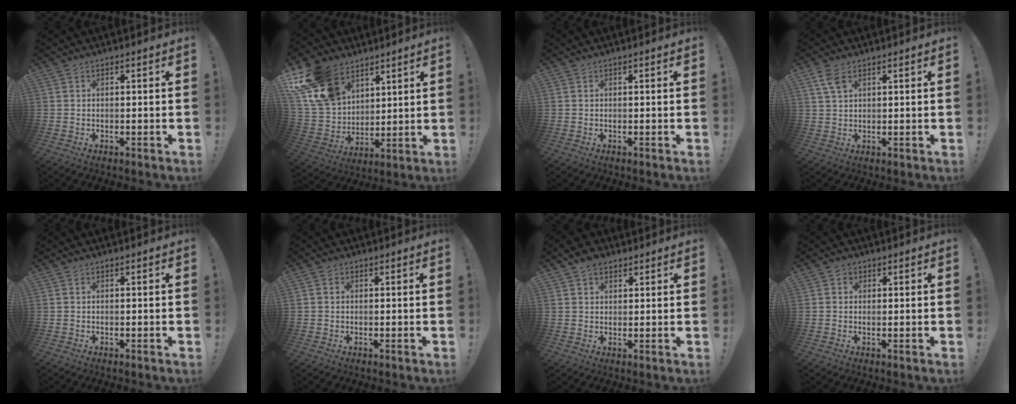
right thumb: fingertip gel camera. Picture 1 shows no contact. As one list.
[{"total": 18.0, "force": [10.9, 11.6, 8.4], "torque": [-0.166, -0.059, 0.213]}, {"total": 0.0}, {"total": 4.5, "force": [2.4, 2.2, 3.2], "torque": [-0.060, -0.006, 0.046]}, {"total": 0.0}, {"total": 0.6, "force": [0.0, 0.6, 0.1], "torque": [-0.005, 0.004, 0.001]}, {"total": 4.4, "force": [2.9, 2.9, 1.6], "torque": [-0.017, -0.012, 0.052]}, {"total": 1.2, "force": [0.8, 0.9, 0.3], "torque": [0.009, -0.003, 0.010]}]